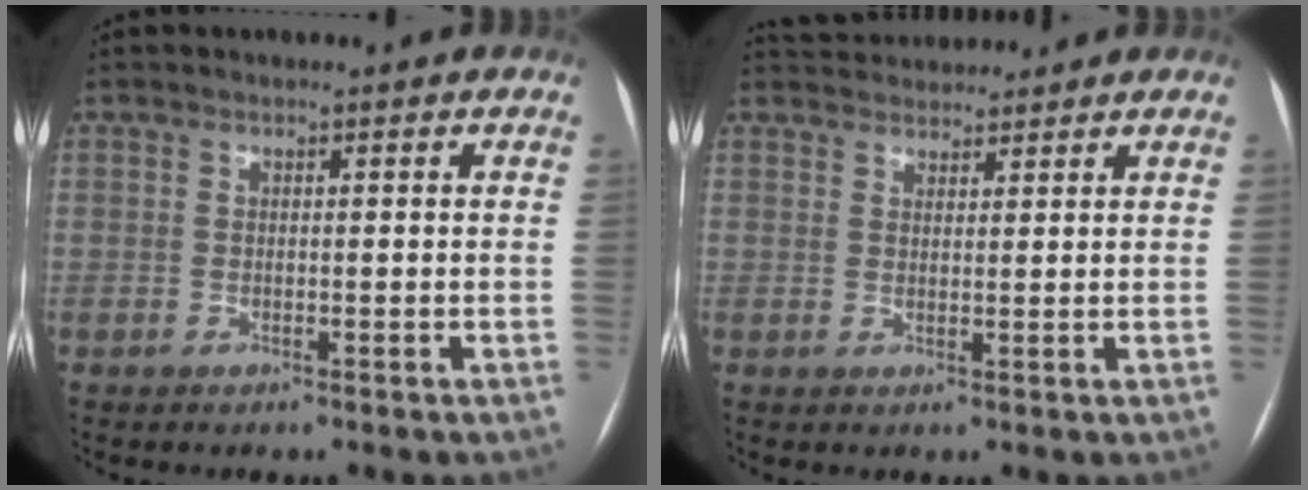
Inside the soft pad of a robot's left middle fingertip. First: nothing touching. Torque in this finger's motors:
{"motor_torque": [0.03, -0.13, -0.03, 0.00]}